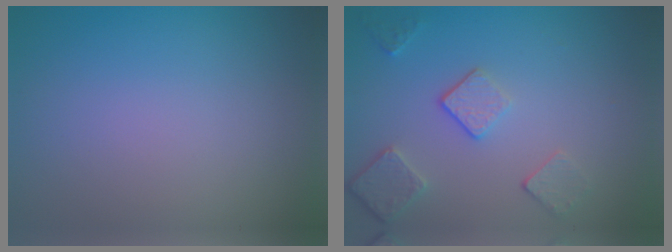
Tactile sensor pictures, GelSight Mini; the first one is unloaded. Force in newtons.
{"total": 3.7, "press": 3.0, "slide": 2.3}